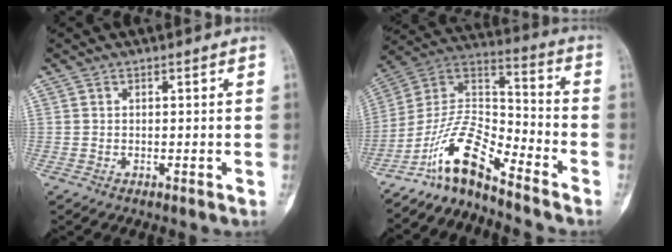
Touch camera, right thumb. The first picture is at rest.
{"total": 11.8, "force": [-9.5, 2.9, 6.3], "torque": [-0.124, 0.099, -0.190]}